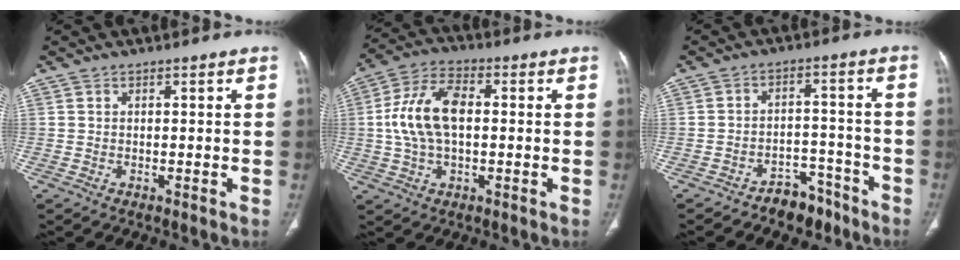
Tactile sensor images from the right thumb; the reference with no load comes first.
{"total": 12.3, "force": [0.6, 6.9, 10.2], "torque": [-0.205, 0.024, 0.008]}
{"total": 6.8, "force": [-5.2, 4.0, 1.8], "torque": [0.000, 0.056, -0.077]}